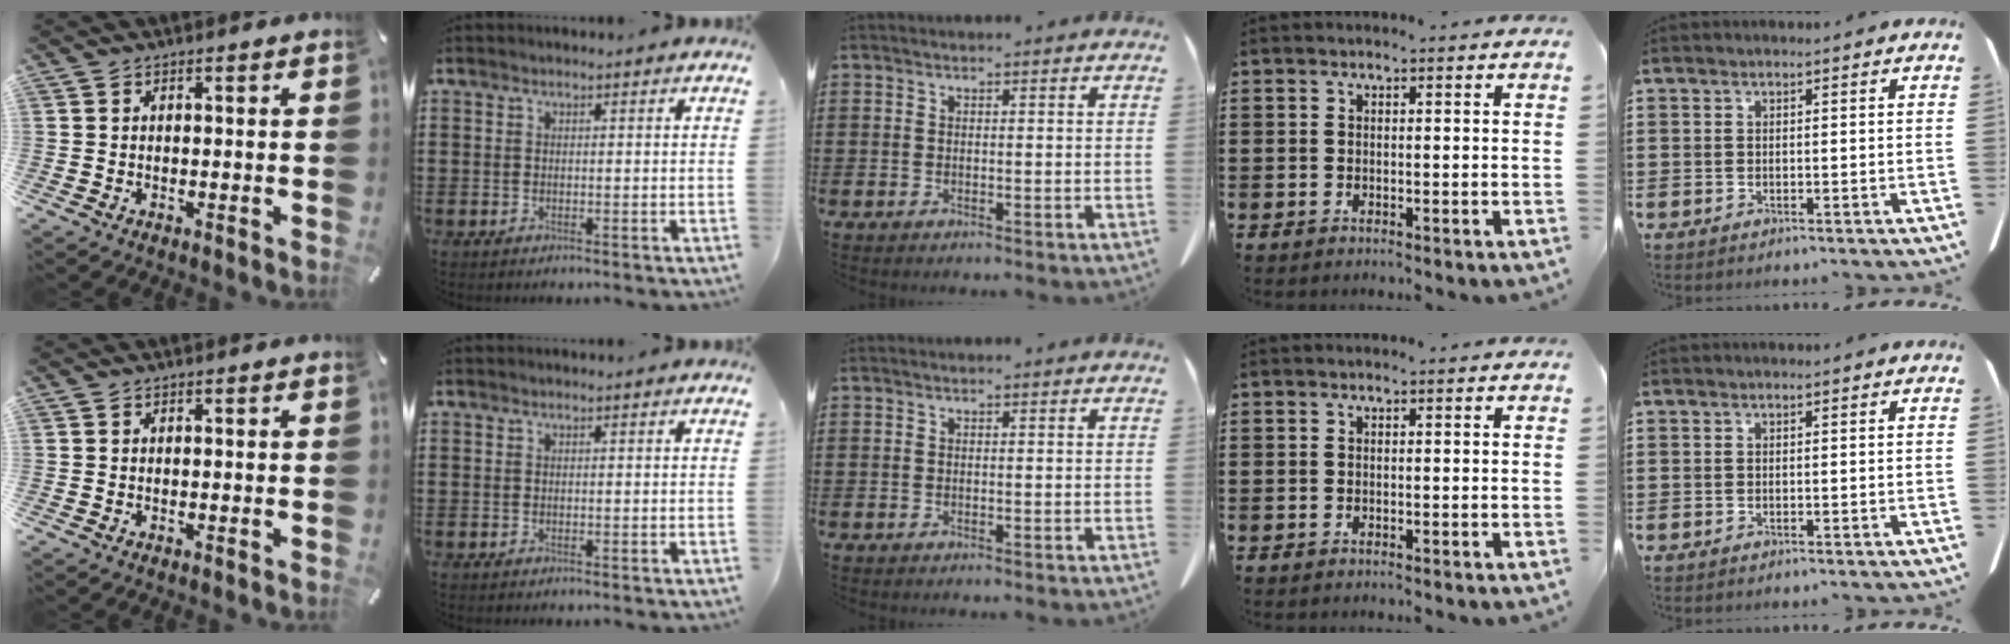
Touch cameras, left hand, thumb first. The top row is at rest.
{}